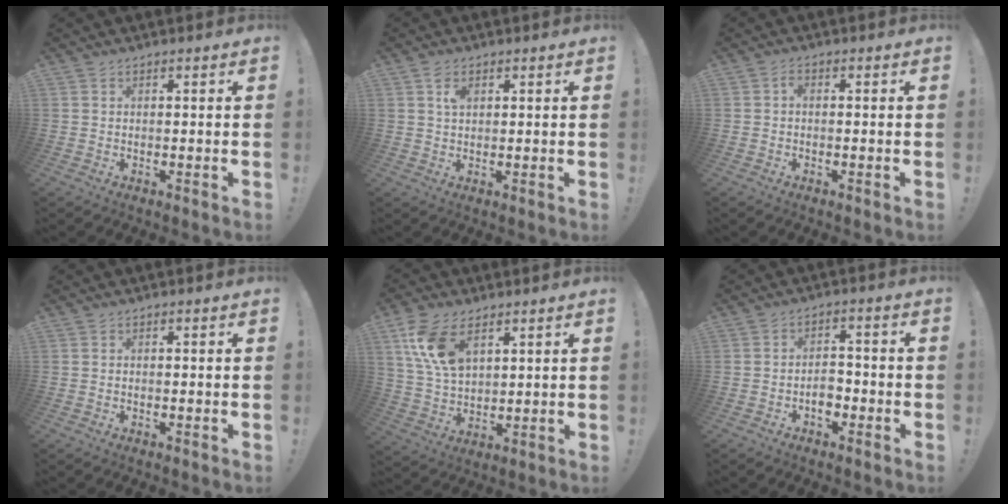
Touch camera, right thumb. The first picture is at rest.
{"total": 2.8, "force": [1.2, 1.6, 1.9], "torque": [-0.032, 0.000, 0.018]}
{"total": 1.3, "force": [-0.4, 0.7, 1.0], "torque": [-0.022, 0.009, -0.008]}
{"total": 0.0}
{"total": 12.6, "force": [6.4, 7.2, 8.1], "torque": [-0.172, -0.010, 0.122]}
{"total": 5.3, "force": [-2.2, 3.5, 3.3], "torque": [-0.056, 0.008, -0.040]}